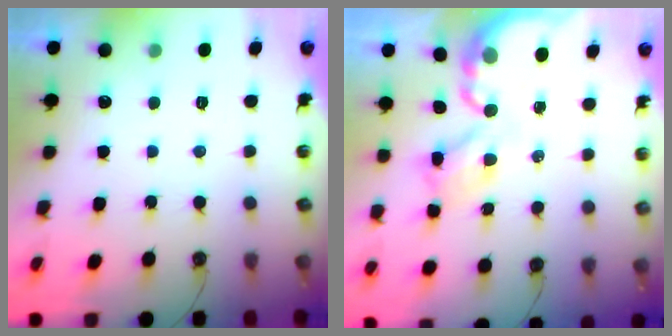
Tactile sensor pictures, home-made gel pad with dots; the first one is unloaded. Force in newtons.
{"total": 4.8, "press": 4.8, "slide": 0.3}